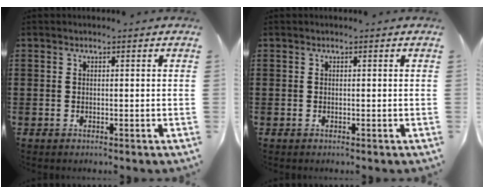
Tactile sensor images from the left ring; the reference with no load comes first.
{"total": 0.0}